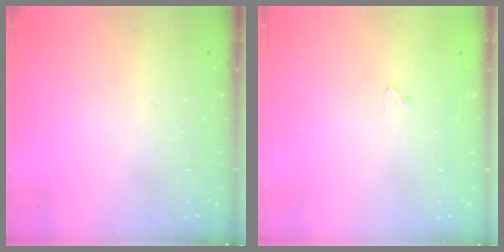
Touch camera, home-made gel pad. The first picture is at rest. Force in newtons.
{"total": 3.4, "press": 3.4, "slide": 0.4}